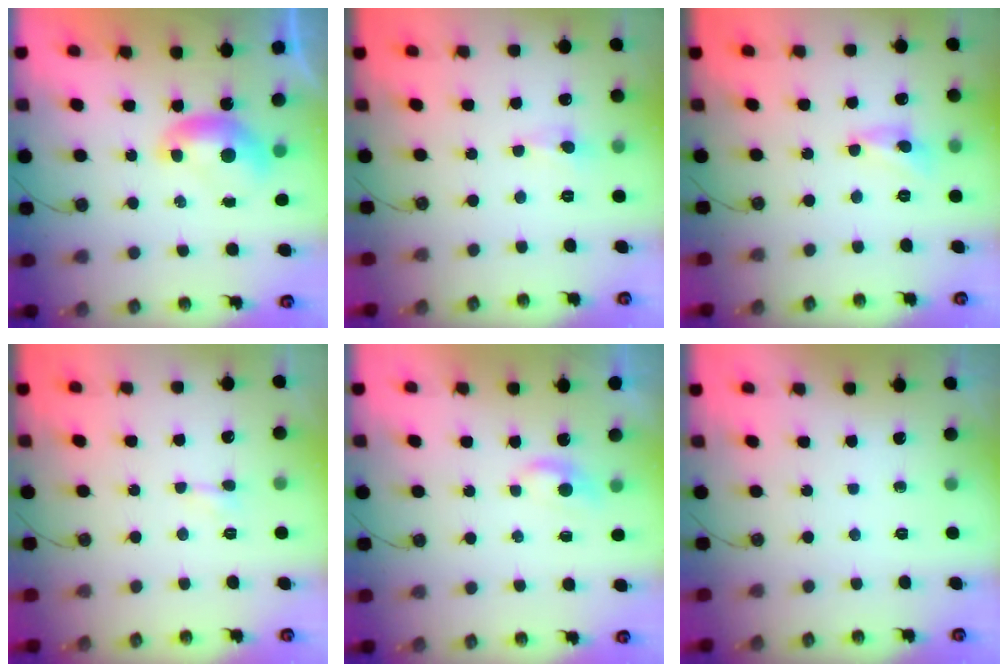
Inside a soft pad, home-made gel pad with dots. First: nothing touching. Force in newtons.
{"total": 0.6, "press": 0.5, "slide": 0.3}
{"total": 1.9, "press": 1.9, "slide": 0.2}
{"total": 1.3, "press": 1.2, "slide": 0.3}
{"total": 1.1, "press": 1.0, "slide": 0.4}
{"total": 0.0}